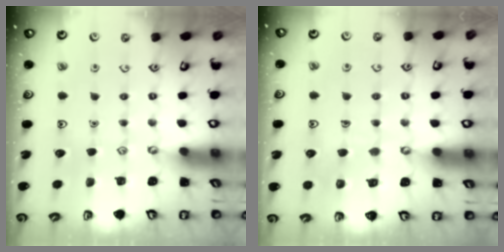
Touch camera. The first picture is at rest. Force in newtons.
{"total": 5.6, "press": 5.6, "slide": 0.5}